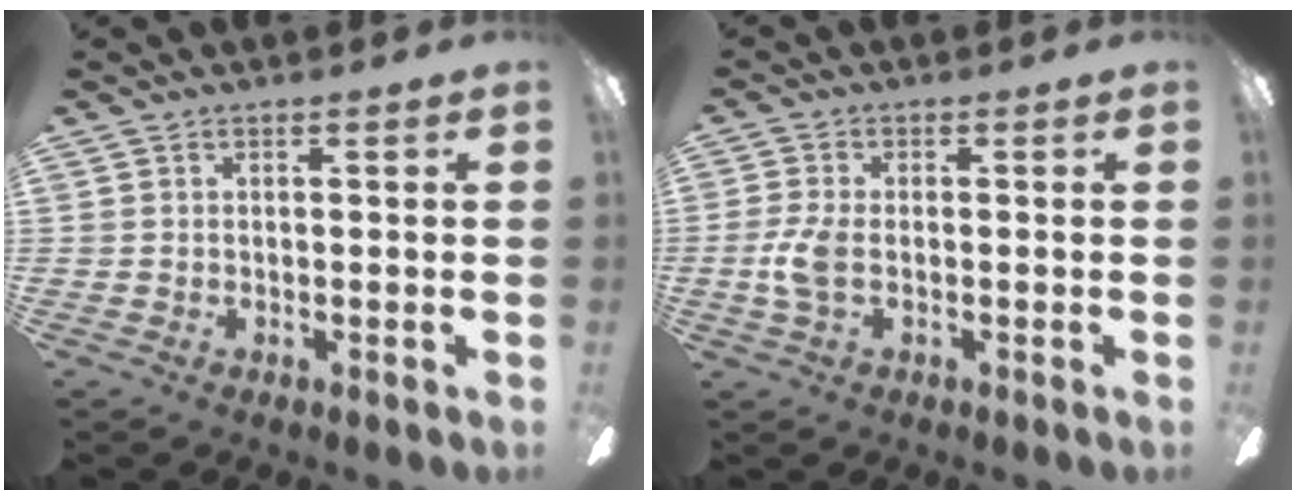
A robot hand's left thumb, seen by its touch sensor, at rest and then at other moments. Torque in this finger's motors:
{"motor_torque": [-0.08, 0.13, 0.05, -0.04, 0.02]}